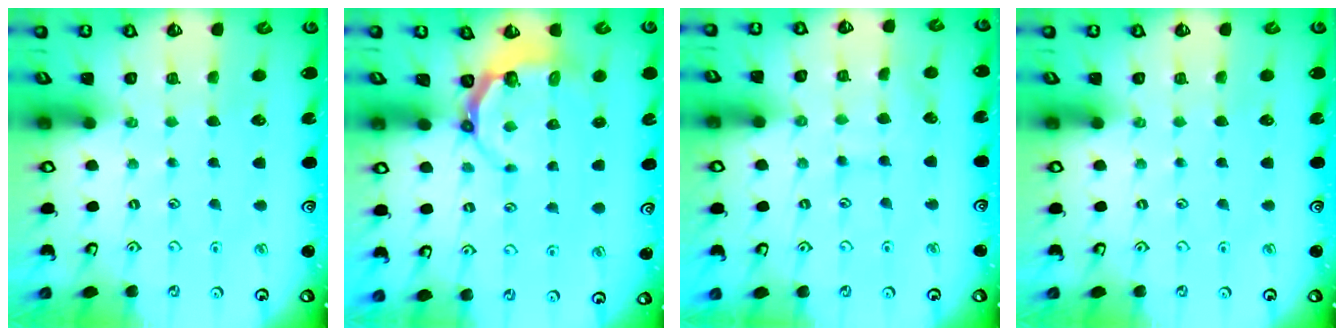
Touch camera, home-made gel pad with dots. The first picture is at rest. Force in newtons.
{"total": 5.0, "press": 4.1, "slide": 2.9}
{"total": 5.3, "press": 5.3, "slide": 0.4}
{"total": 0.0}